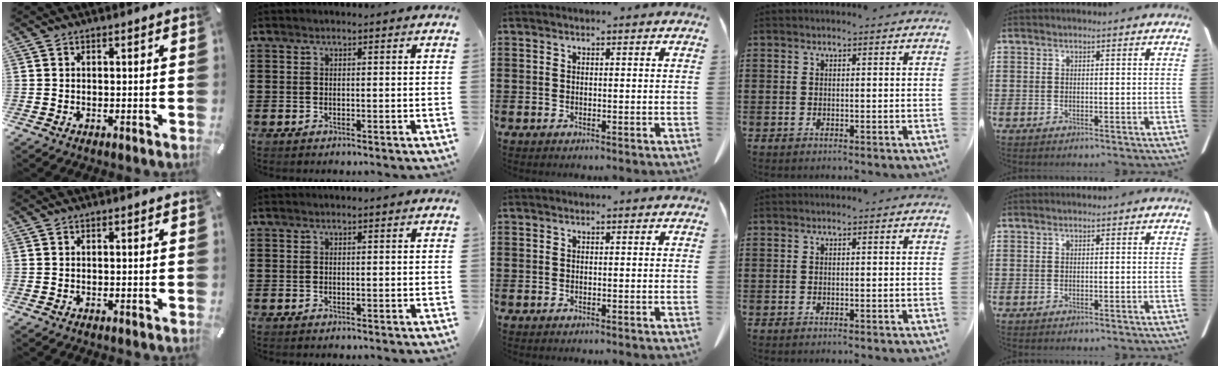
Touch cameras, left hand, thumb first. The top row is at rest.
{}